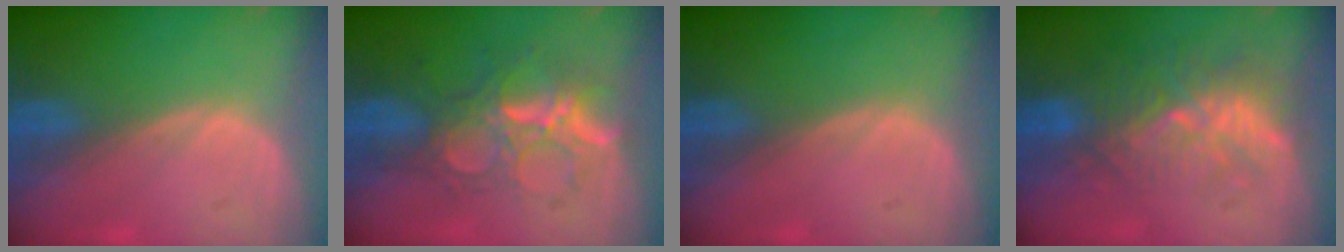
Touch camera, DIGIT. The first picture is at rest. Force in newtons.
{"total": 8.9, "press": 8.2, "slide": 3.6}
{"total": 0.0}
{"total": 9.3, "press": 8.6, "slide": 3.6}